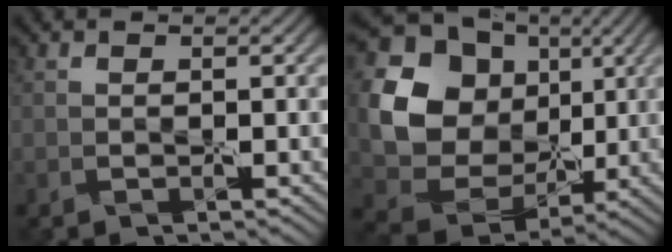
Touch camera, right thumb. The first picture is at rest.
{"total": 15.9, "force": [3.9, 13.9, 6.7], "torque": [-0.200, 0.025, 0.090]}